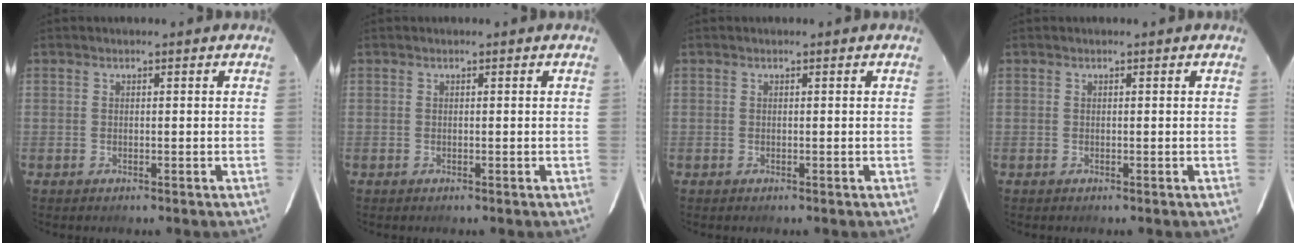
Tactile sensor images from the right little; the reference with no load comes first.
{"total": 0.0}
{"total": 0.0}
{"total": 0.0}